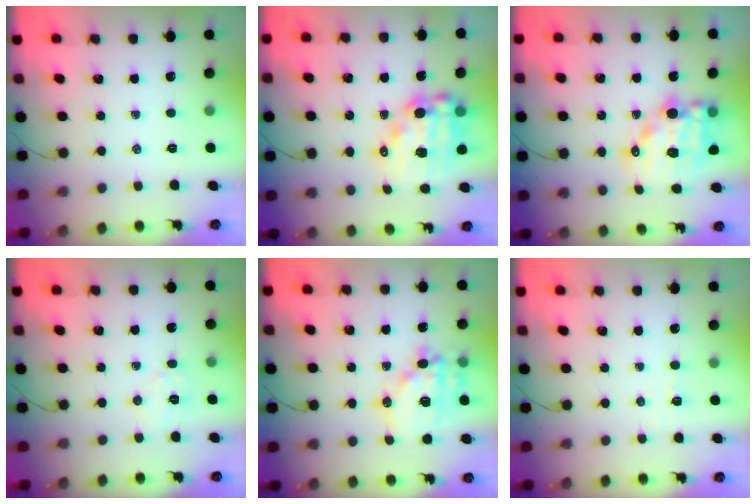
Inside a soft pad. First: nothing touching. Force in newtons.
{"total": 14.9, "press": 14.4, "slide": 3.6}
{"total": 13.3, "press": 12.9, "slide": 3.3}
{"total": 5.2, "press": 5.1, "slide": 1.1}
{"total": 15.1, "press": 14.8, "slide": 3.0}
{"total": 2.6, "press": 2.5, "slide": 0.8}